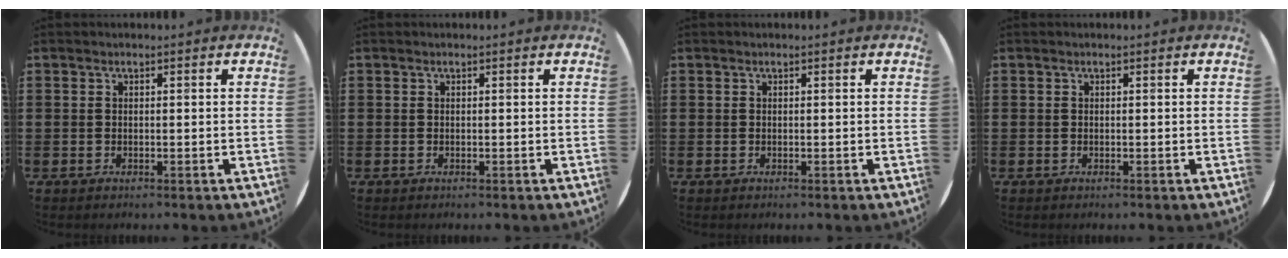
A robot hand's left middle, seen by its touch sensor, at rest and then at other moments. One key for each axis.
{"total": 0.0}
{"total": 0.0}
{"total": 0.0}